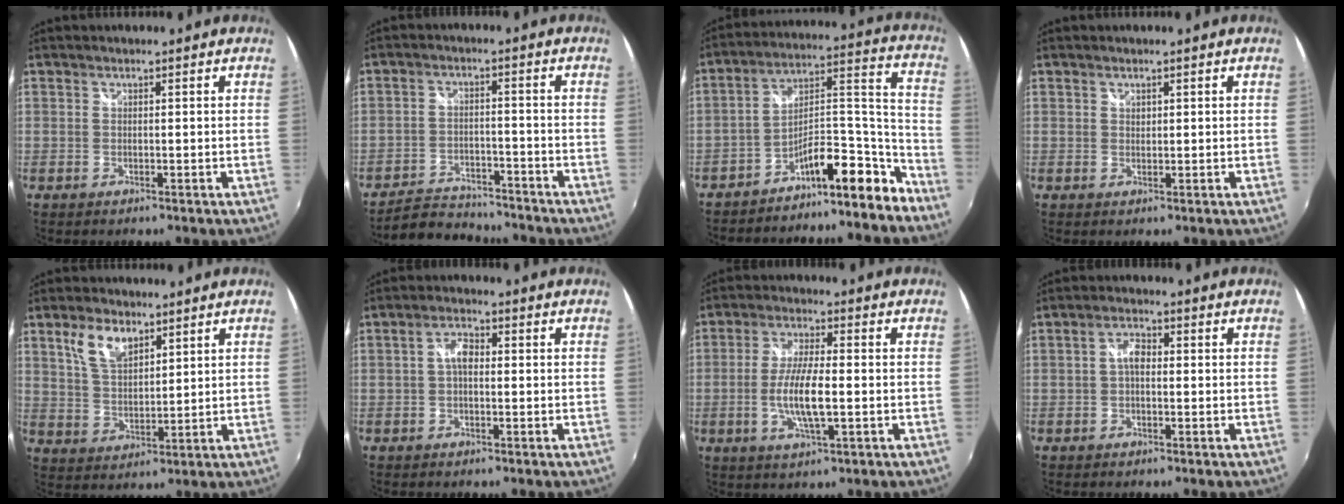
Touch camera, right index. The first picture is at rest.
{"total": 9.7, "force": [-8.9, 3.0, 2.3], "torque": [-0.075, 0.004, -0.138]}
{"total": 12.5, "force": [-11.0, 2.2, 5.5], "torque": [-0.066, 0.064, -0.177]}
{"total": 0.8, "force": [0.5, 0.5, 0.2], "torque": [-0.002, 0.002, 0.009]}
{"total": 7.9, "force": [4.5, 4.1, 5.0], "torque": [-0.097, 0.013, 0.088]}
{"total": 2.9, "force": [-0.2, 1.6, 2.4], "torque": [-0.046, 0.011, -0.005]}
{"total": 8.7, "force": [-1.6, 1.9, 8.3], "torque": [-0.165, -0.007, -0.031]}
{"total": 2.7, "force": [-0.2, 1.6, 2.3], "torque": [-0.044, 0.011, -0.005]}